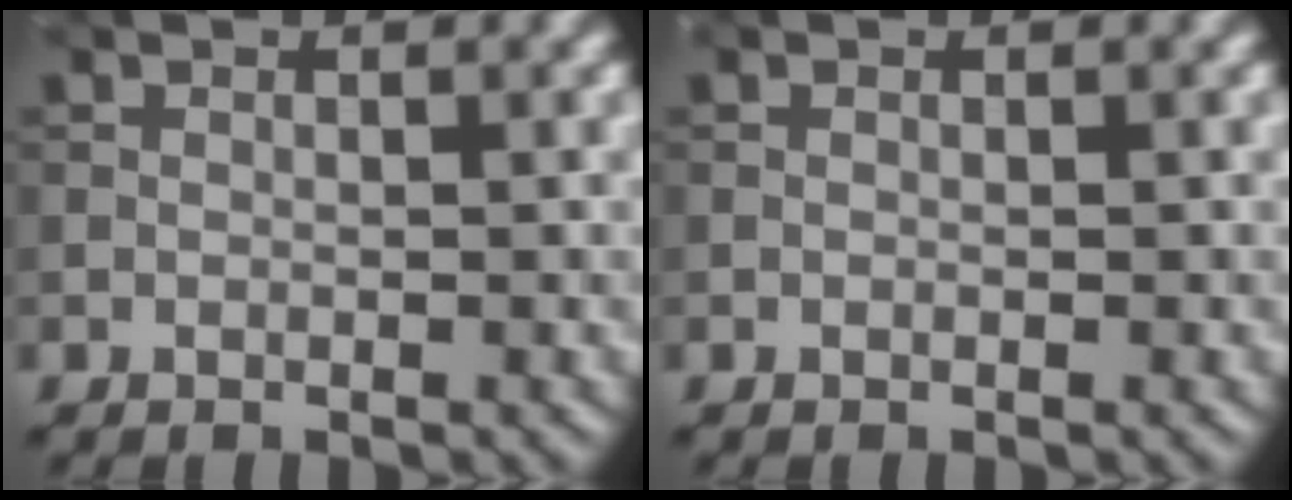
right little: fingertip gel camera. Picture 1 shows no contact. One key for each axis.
{"total": 0.0}